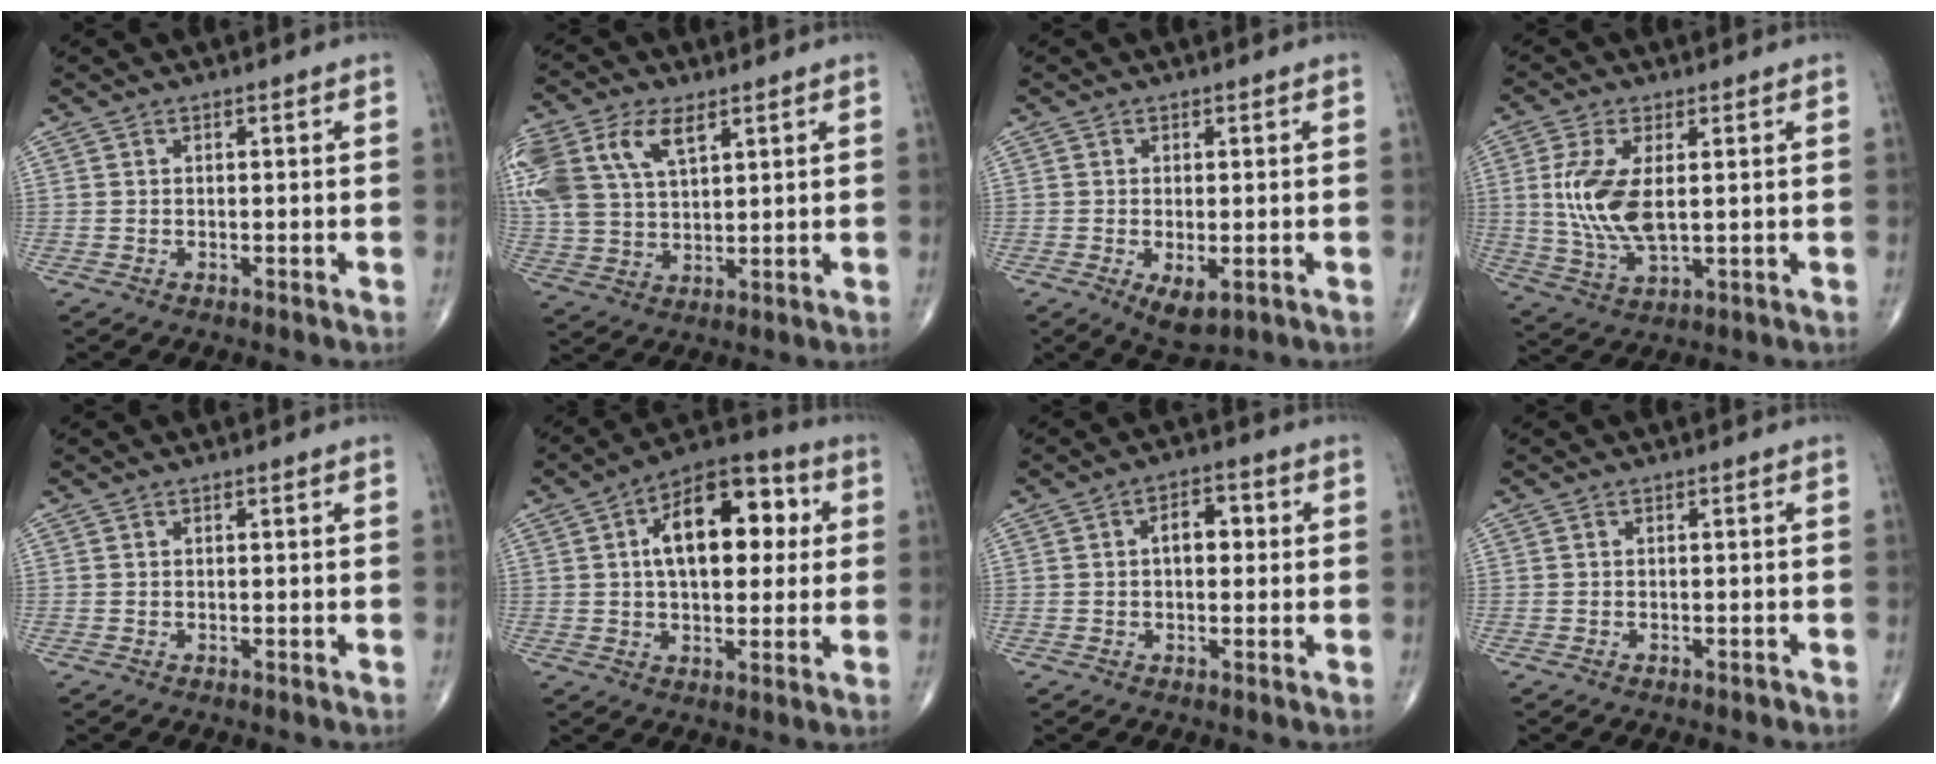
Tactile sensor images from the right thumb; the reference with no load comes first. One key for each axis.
{"total": 17.3, "fx": 7.7, "fy": 10.2, "fz": 11.7, "tx": -0.282, "ty": 0.009, "tz": 0.149}
{"total": 4.7, "fx": -1.4, "fy": 2.1, "fz": 4.0, "tx": -0.068, "ty": -0.012, "tz": -0.015}
{"total": 11.0, "fx": 1.3, "fy": 5.0, "fz": 9.7, "tx": -0.211, "ty": -0.012, "tz": 0.035}
{"total": 0.0}
{"total": 16.5, "fx": 3.4, "fy": 9.0, "fz": 13.5, "tx": -0.175, "ty": 0.020, "tz": 0.046}
{"total": 5.1, "fx": 0.6, "fy": 3.1, "fz": 4.0, "tx": -0.050, "ty": 0.016, "tz": 0.003}
{"total": 0.7, "fx": -0.6, "fy": 0.4, "fz": 0.2, "tx": -0.003, "ty": 0.002, "tz": -0.011}